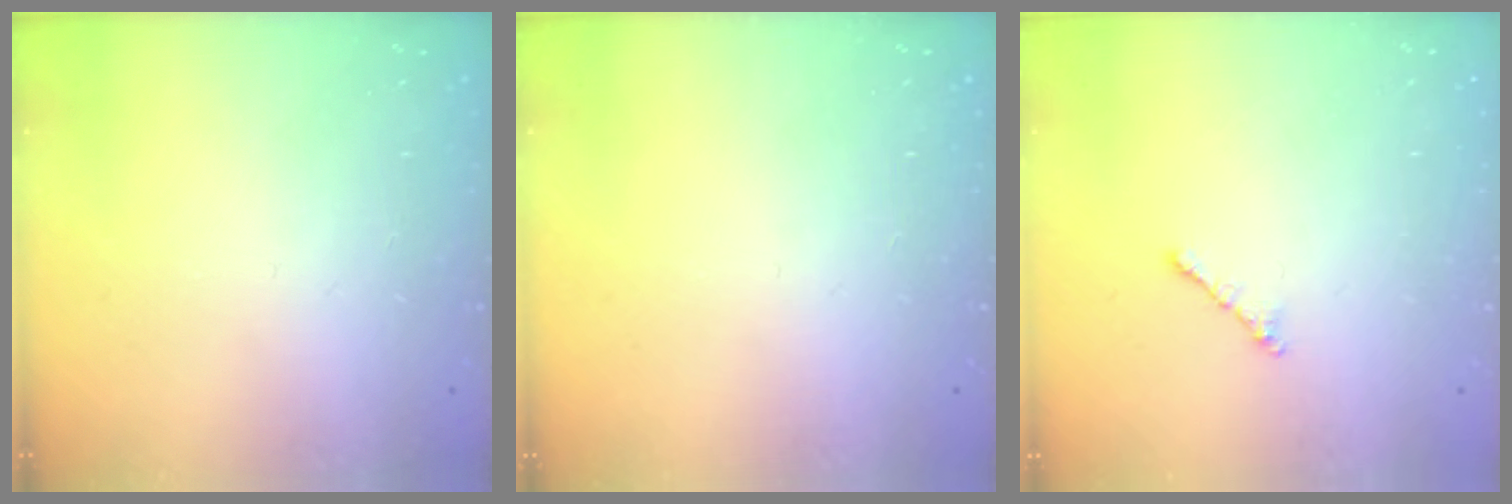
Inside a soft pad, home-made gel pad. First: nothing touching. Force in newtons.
{"total": 0.0}
{"total": 1.8, "press": 1.7, "slide": 0.6}